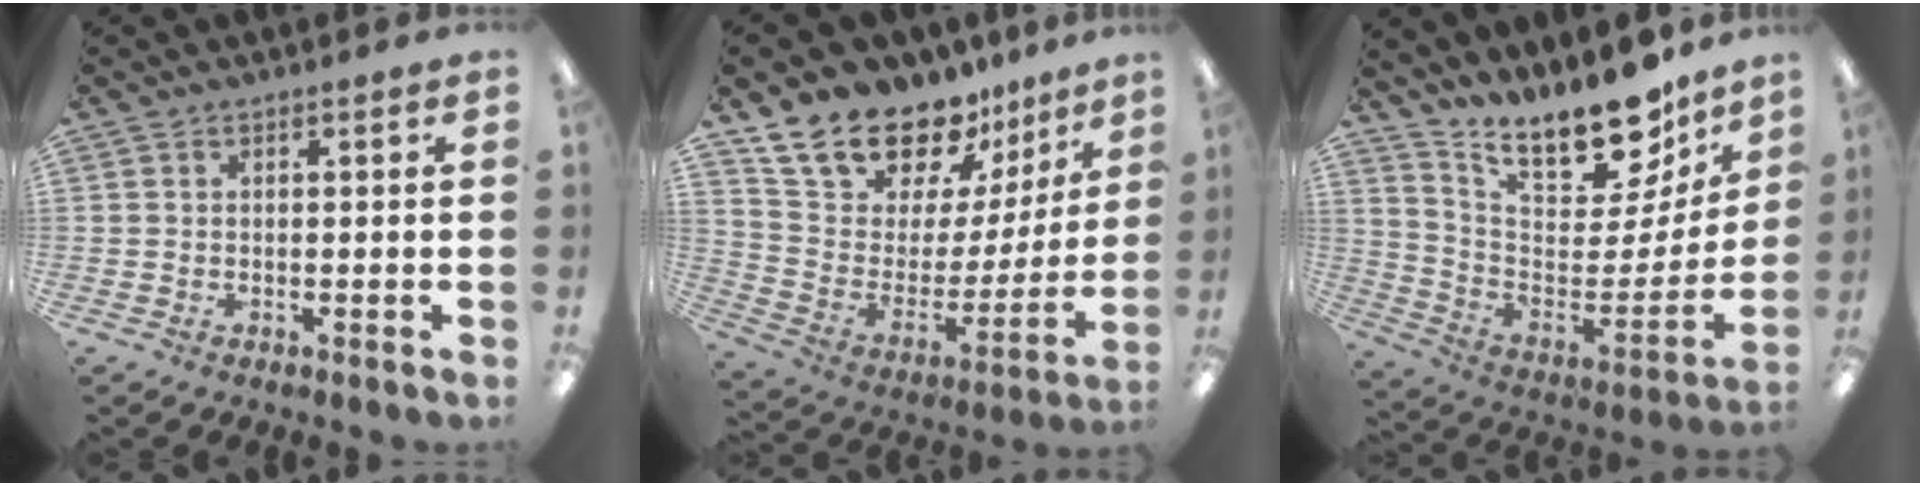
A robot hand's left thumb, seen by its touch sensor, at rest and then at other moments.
{"total": 19.1, "force": [16.3, 8.2, 5.5], "torque": [-0.115, -0.128, 0.295]}
{"total": 18.8, "force": [15.9, 6.2, 7.7], "torque": [-0.110, -0.131, 0.271]}